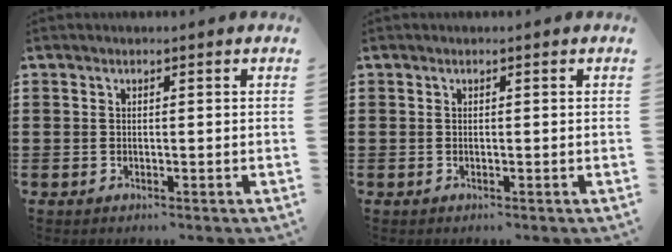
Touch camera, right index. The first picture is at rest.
{"total": 0.0}